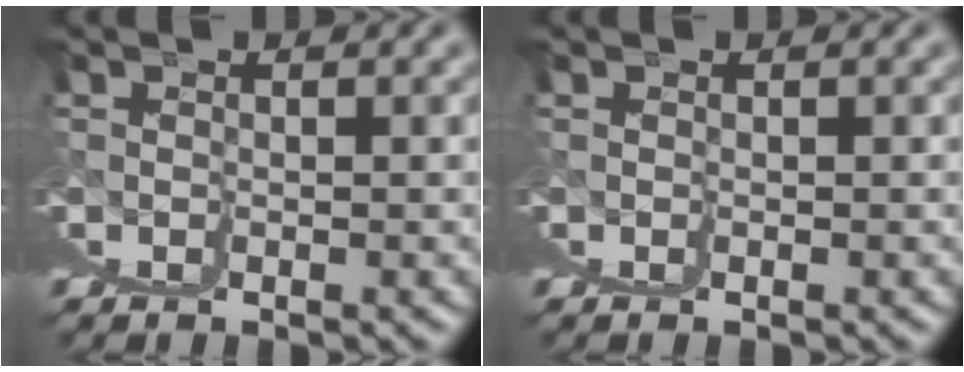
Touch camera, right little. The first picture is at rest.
{"total": 0.0}